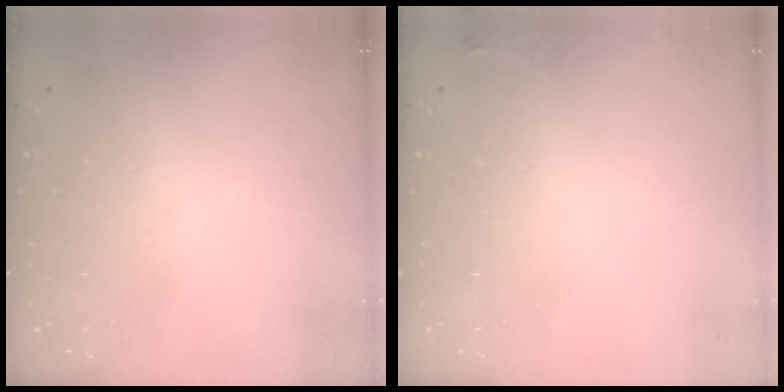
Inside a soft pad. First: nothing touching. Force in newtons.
{"total": 3.6, "press": 3.5, "slide": 0.6}